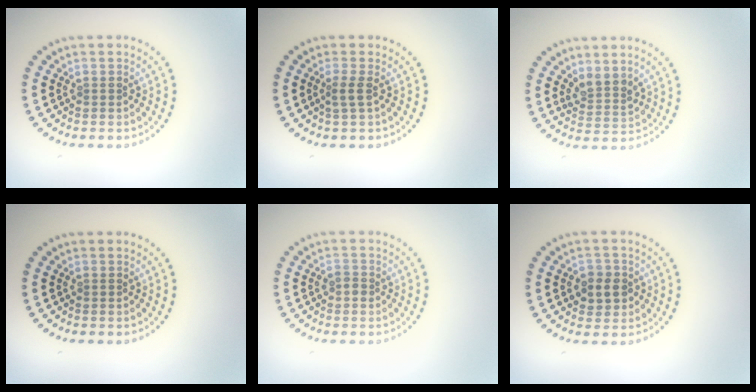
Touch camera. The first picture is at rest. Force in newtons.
{"total": 1.5, "press": 1.0, "slide": 1.0}
{"total": 2.4, "press": 1.9, "slide": 1.5}
{"total": 0.0}
{"total": 0.9, "press": 0.8, "slide": 0.3}
{"total": 2.4, "press": 2.3, "slide": 0.6}